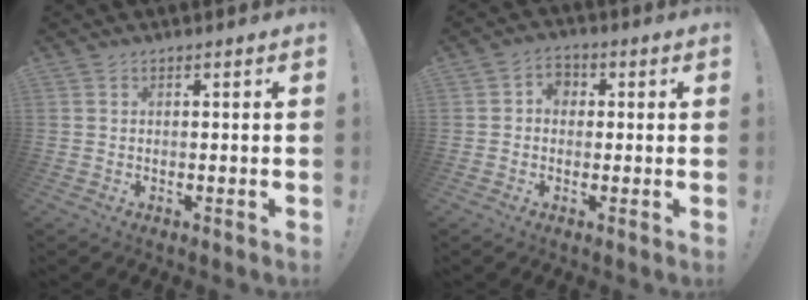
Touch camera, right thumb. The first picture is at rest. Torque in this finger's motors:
{"motor_torque": [0.00, 0.00, 0.00, 0.02, 0.00]}